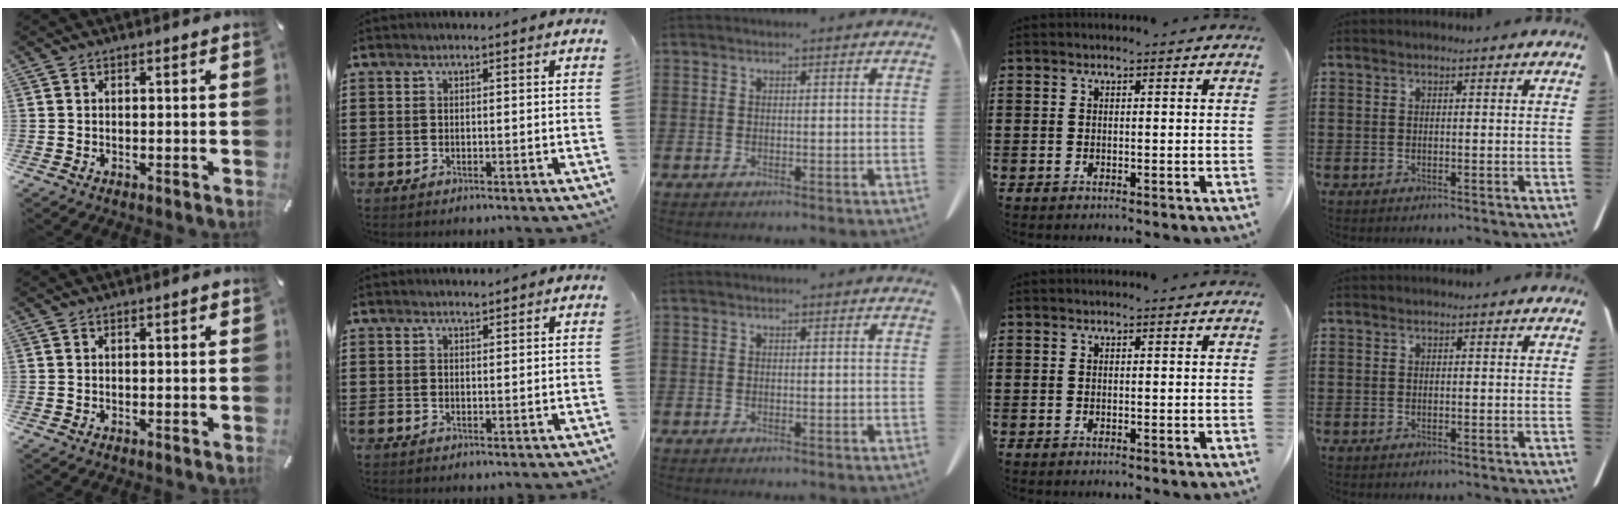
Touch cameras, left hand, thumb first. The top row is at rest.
{"thumb": {"total": 0.7, "force": [0.2, 0.2, 0.7], "torque": [-0.013, 0.003, 0.002]}, "index": {"total": 0.8, "force": [0.8, 0.1, 0.3], "torque": [-0.006, 0.000, 0.015]}}